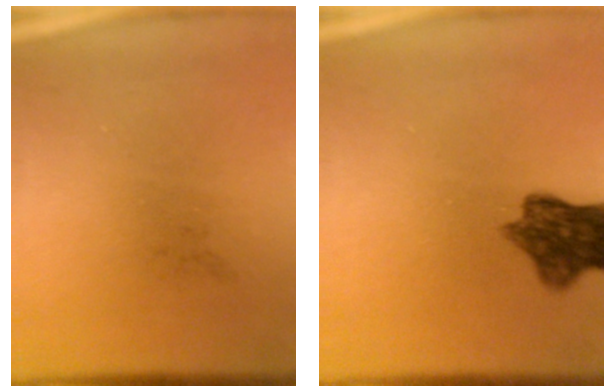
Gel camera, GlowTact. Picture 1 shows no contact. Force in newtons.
{"total": 7.8}